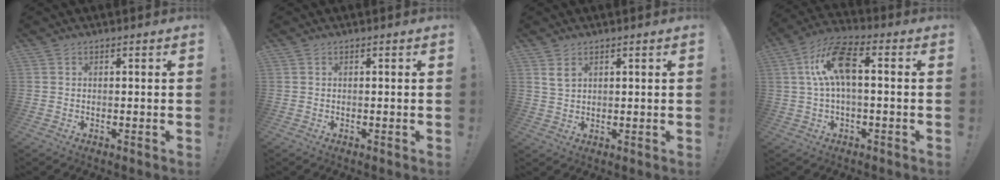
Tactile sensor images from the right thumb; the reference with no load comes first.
{"total": 0.0}
{"total": 3.4, "force": [2.0, 2.2, 1.6], "torque": [-0.020, -0.008, 0.038]}
{"total": 13.1, "force": [1.3, 5.7, 11.7], "torque": [-0.227, 0.020, 0.024]}